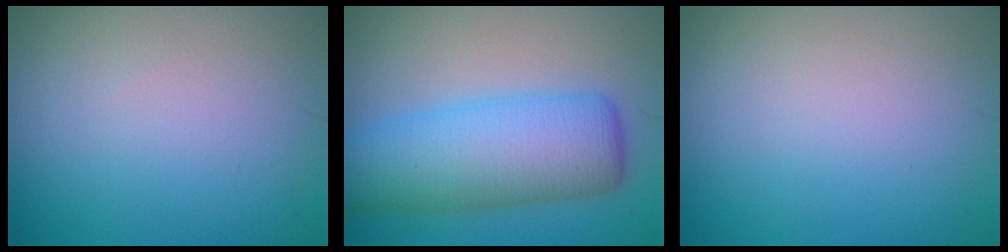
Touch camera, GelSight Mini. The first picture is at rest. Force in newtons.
{"total": 8.2, "press": 8.2, "slide": 0.2}
{"total": 0.0}